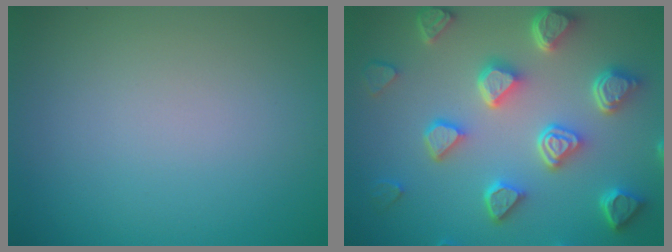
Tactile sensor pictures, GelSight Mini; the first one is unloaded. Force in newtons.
{"total": 7.3, "press": 5.8, "slide": 4.5}